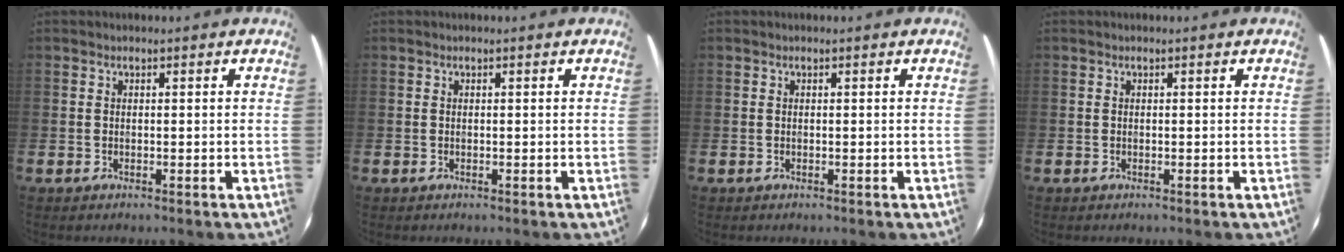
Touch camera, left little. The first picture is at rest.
{"total": 0.0}
{"total": 0.0}
{"total": 0.0}